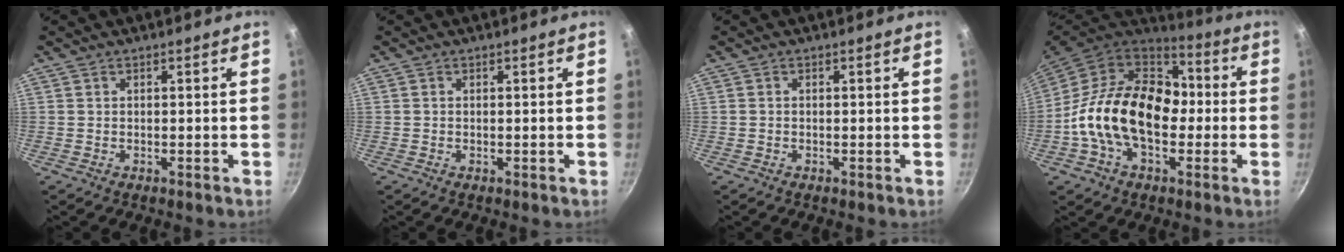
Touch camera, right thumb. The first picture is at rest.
{"total": 0.0}
{"total": 0.0}
{"total": 22.3, "force": [-1.7, 14.9, 16.5], "torque": [-0.249, 0.040, -0.043]}